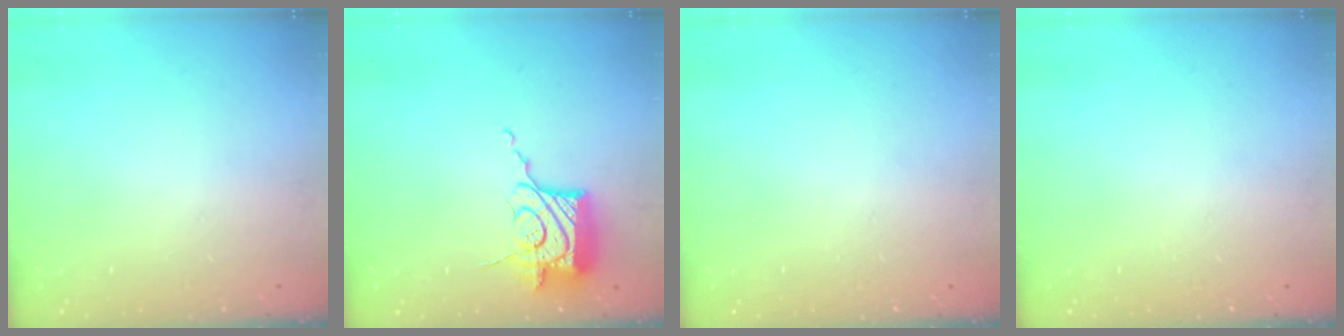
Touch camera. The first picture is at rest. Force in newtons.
{"total": 17.2, "press": 17.1, "slide": 0.7}
{"total": 0.0}
{"total": 0.0}